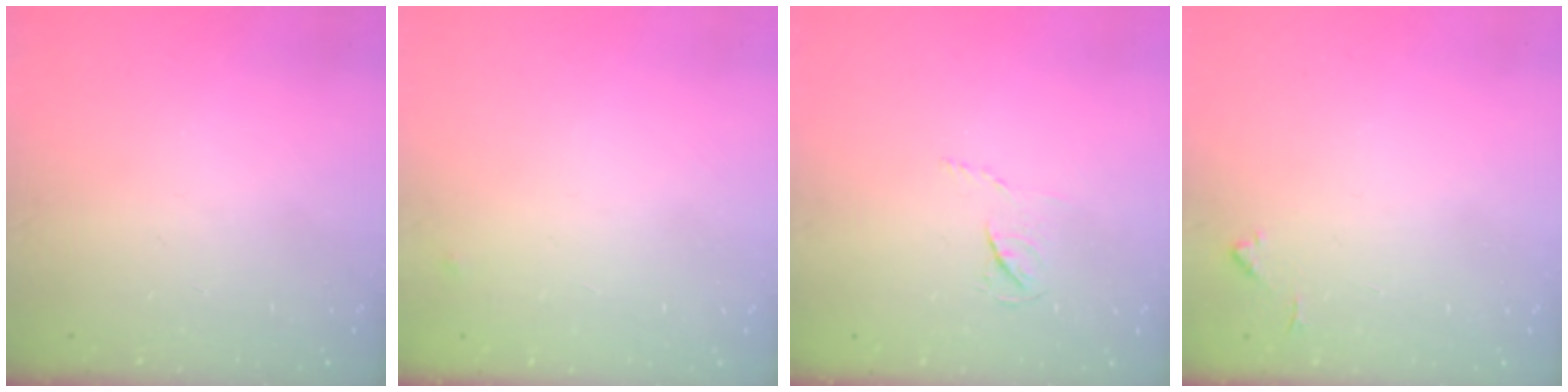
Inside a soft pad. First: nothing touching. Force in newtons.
{"total": 2.5, "press": 2.4, "slide": 0.4}
{"total": 3.9, "press": 3.8, "slide": 0.4}
{"total": 3.5, "press": 3.5, "slide": 0.5}